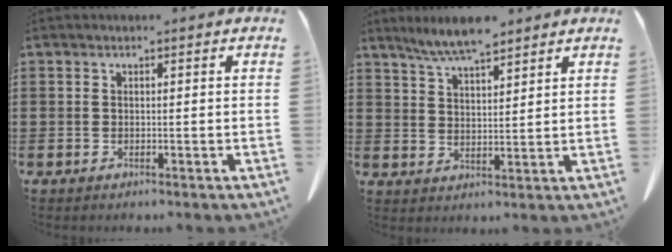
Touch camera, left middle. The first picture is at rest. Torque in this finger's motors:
{"motor_torque": [0.25, 0.21, 0.13, 0.05]}